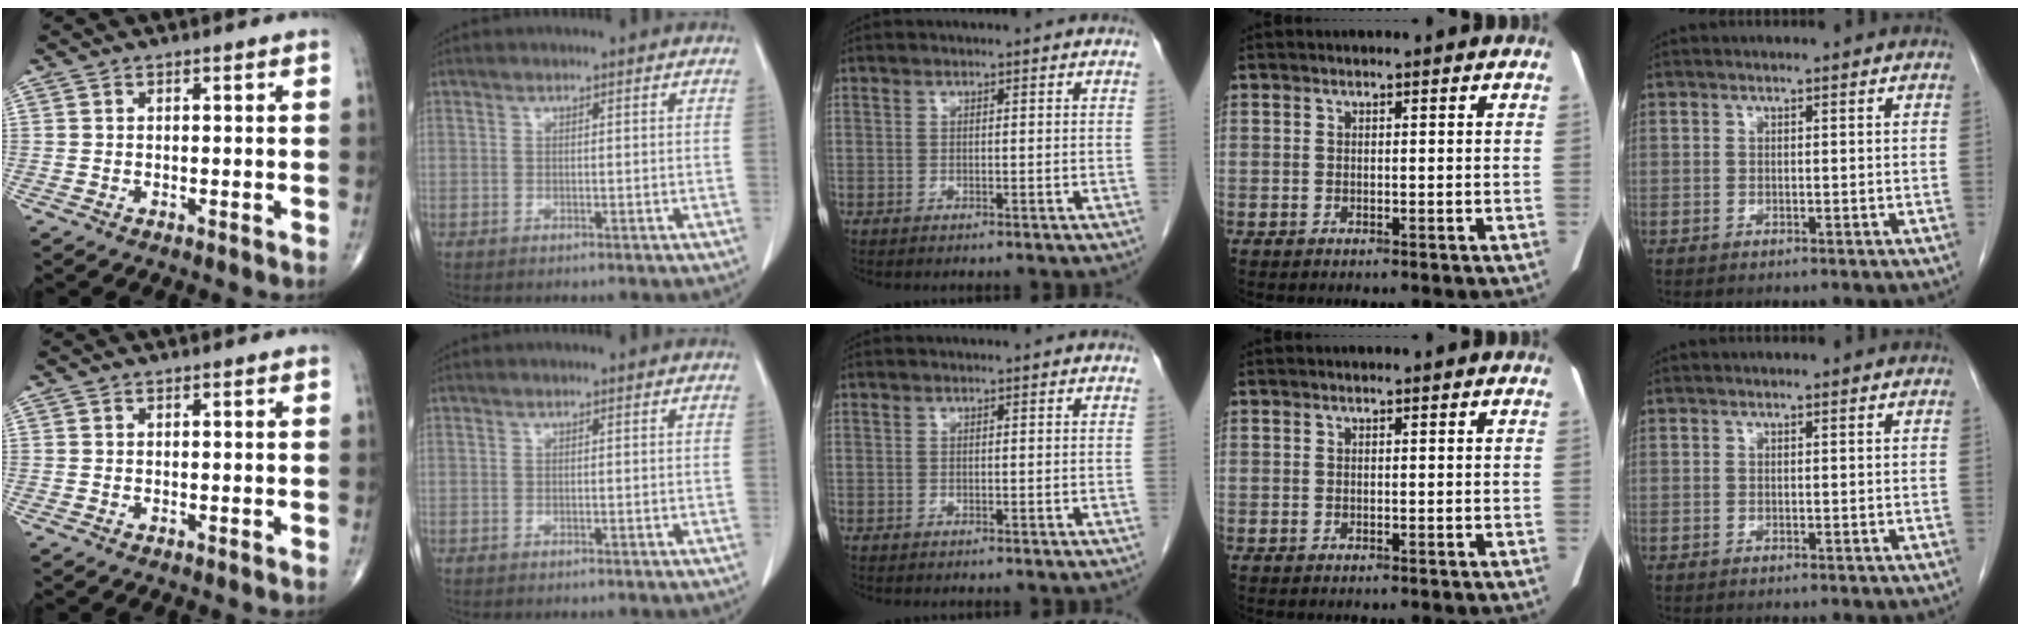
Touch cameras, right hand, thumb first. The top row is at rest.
{}